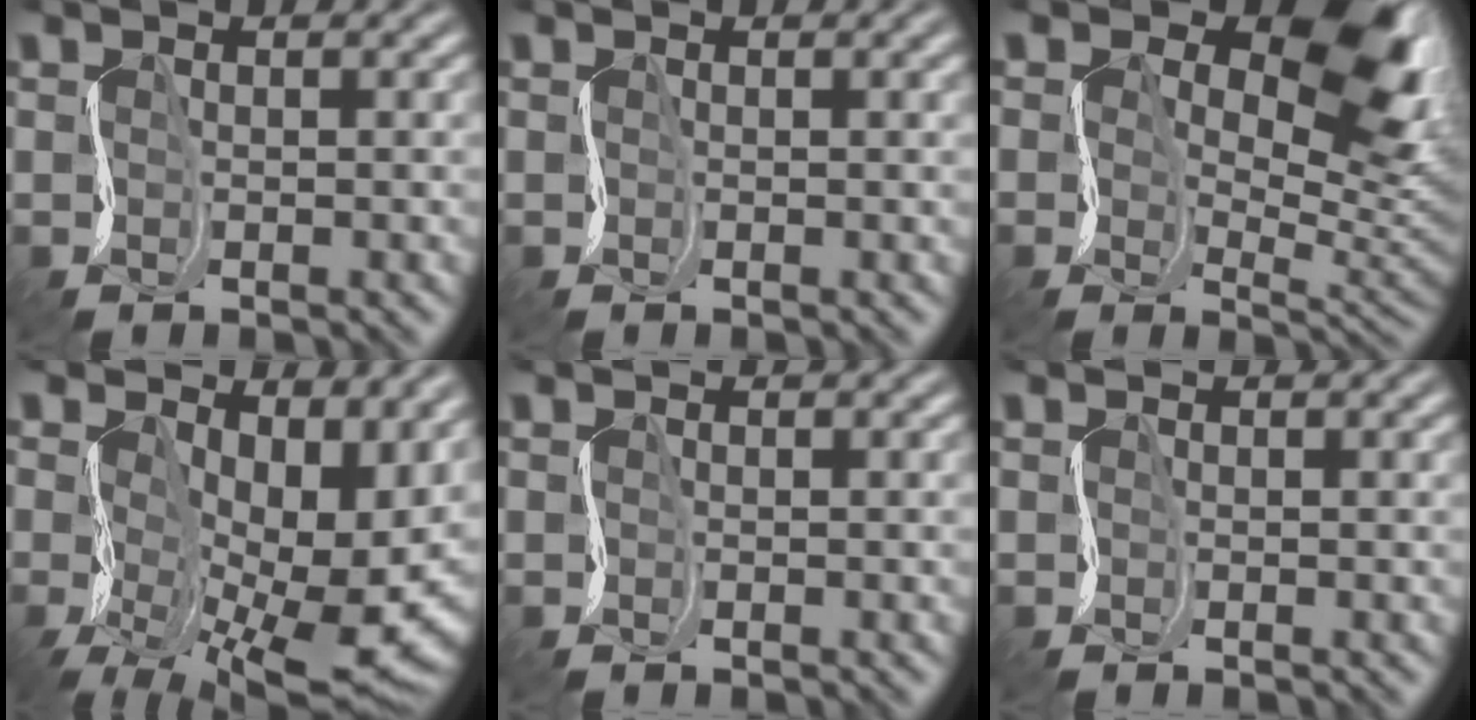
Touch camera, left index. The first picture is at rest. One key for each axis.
{"total": 2.0, "fx": 0.9, "fy": 0.9, "fz": 1.6, "tx": -0.027, "ty": 0.012, "tz": 0.004}
{"total": 11.0, "fx": 5.0, "fy": 6.0, "fz": 7.7, "tx": -0.094, "ty": -0.009, "tz": 0.071}
{"total": 11.3, "fx": -0.4, "fy": 5.7, "fz": 9.7, "tx": -0.147, "ty": -0.039, "tz": 0.001}
{"total": 0.0}
{"total": 0.9, "fx": 0.5, "fy": 0.4, "fz": 0.7, "tx": -0.015, "ty": 0.008, "tz": 0.003}